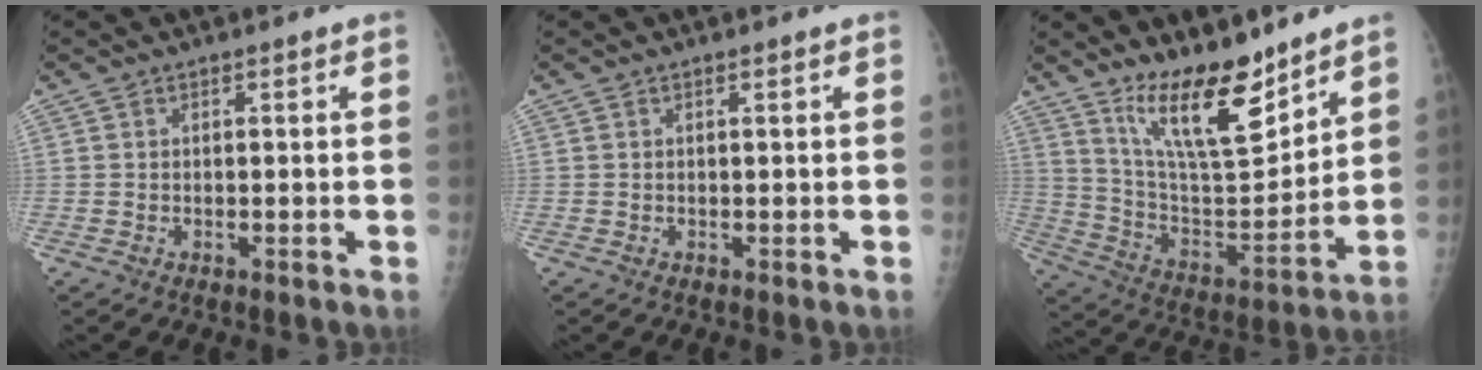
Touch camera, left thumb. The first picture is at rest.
{"total": 0.0}
{"total": 16.2, "force": [12.1, 4.7, 9.7], "torque": [-0.128, -0.090, 0.223]}